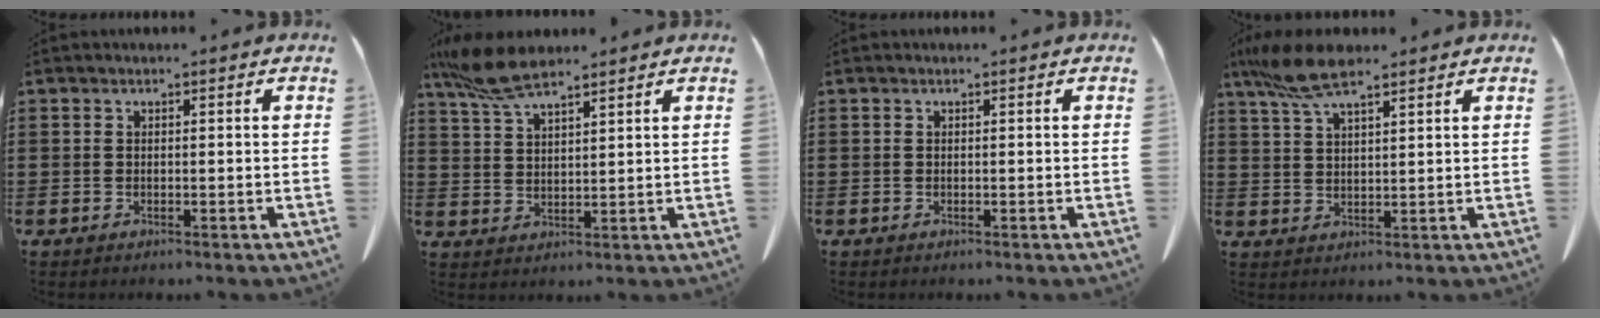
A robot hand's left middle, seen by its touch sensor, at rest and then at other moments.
{"total": 7.6, "force": [5.7, 1.9, 4.6], "torque": [-0.112, -0.007, 0.106]}
{"total": 0.0}
{"total": 7.8, "force": [5.5, 1.8, 5.2], "torque": [-0.122, -0.006, 0.100]}